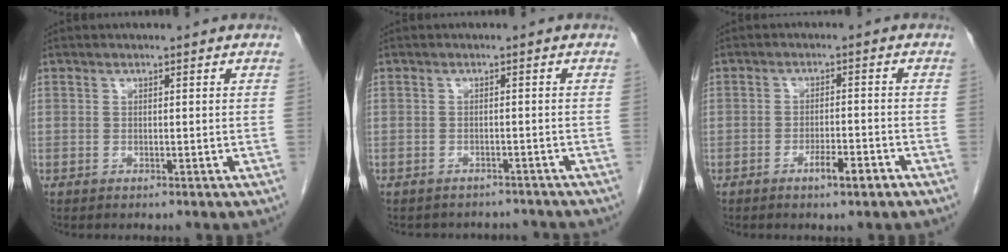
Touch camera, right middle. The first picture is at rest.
{"total": 5.6, "force": [-5.2, 2.0, 0.3], "torque": [-0.005, 0.008, -0.058]}
{"total": 3.5, "force": [-2.2, 0.5, 2.7], "torque": [-0.046, -0.001, -0.034]}